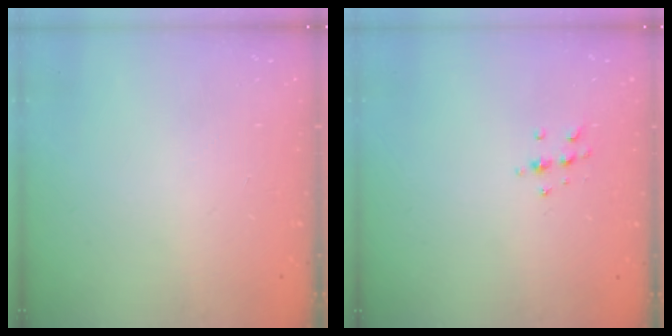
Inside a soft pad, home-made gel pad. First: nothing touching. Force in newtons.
{"total": 5.9, "press": 5.8, "slide": 1.2}